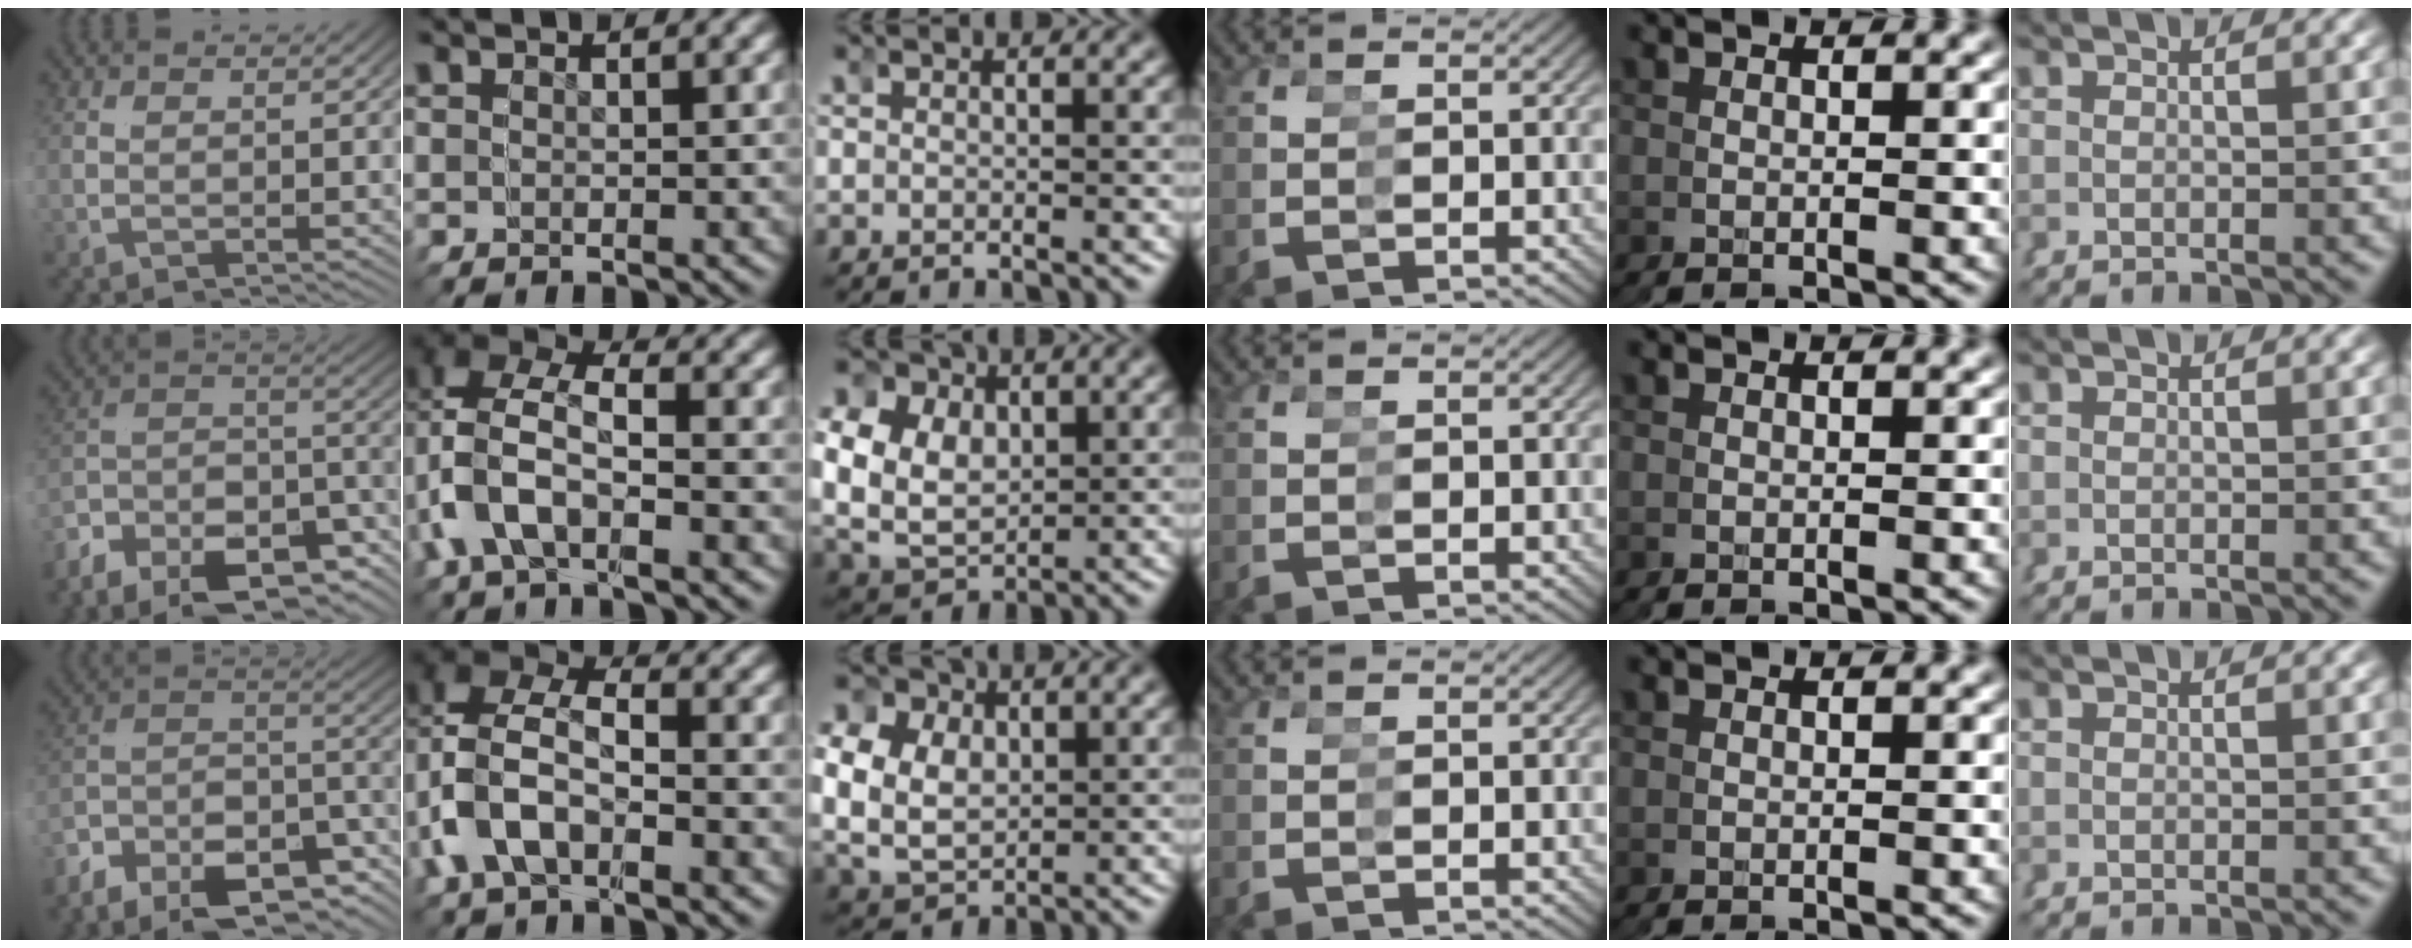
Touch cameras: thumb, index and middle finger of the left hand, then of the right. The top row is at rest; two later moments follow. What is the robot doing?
{"motion": "grasp_and_lifting", "object": "pipette"}